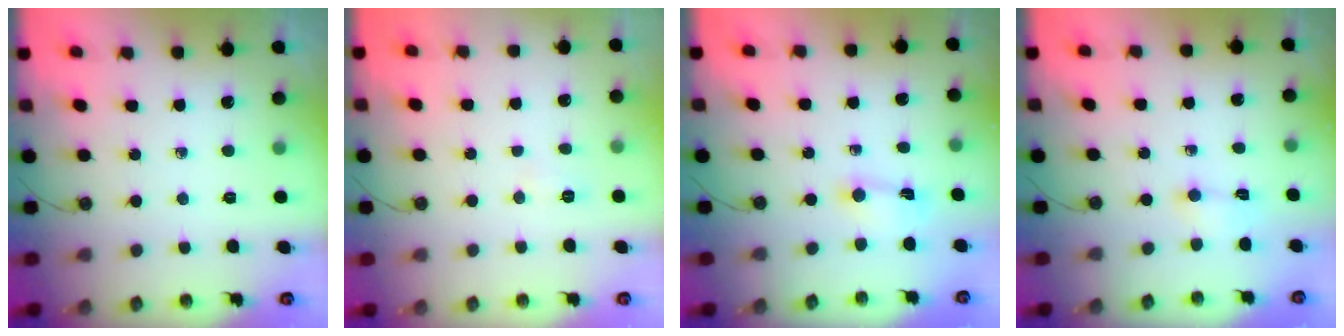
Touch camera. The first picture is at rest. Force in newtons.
{"total": 3.8, "press": 3.8, "slide": 0.5}
{"total": 1.6, "press": 1.6, "slide": 0.3}
{"total": 1.9, "press": 1.7, "slide": 0.7}